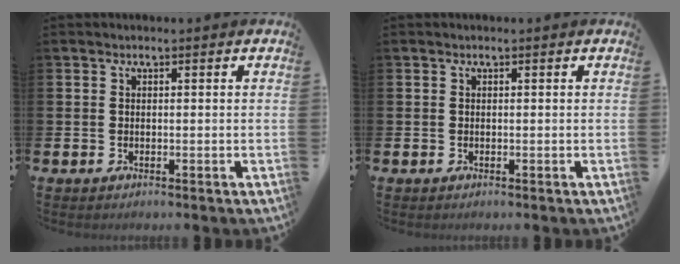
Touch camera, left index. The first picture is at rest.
{"total": 0.0}